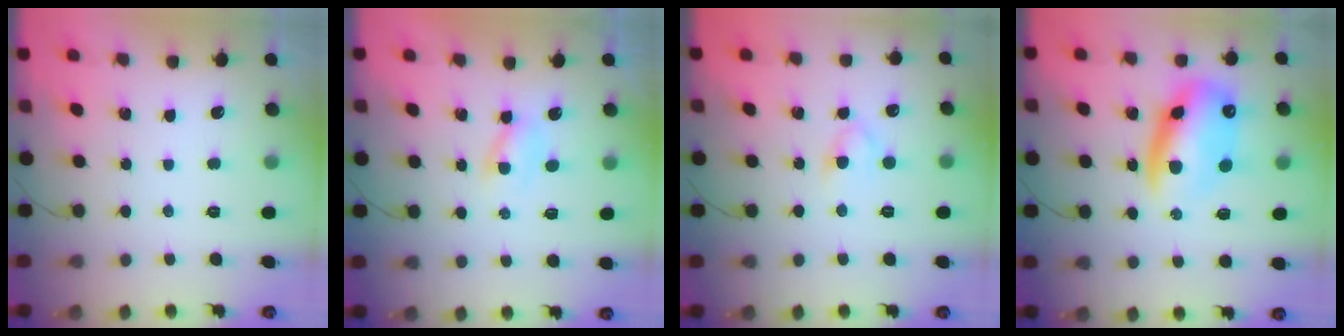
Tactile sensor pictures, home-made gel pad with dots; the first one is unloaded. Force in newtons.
{"total": 2.0, "press": 1.8, "slide": 0.9}
{"total": 3.1, "press": 2.9, "slide": 1.1}
{"total": 14.5, "press": 14.1, "slide": 3.7}